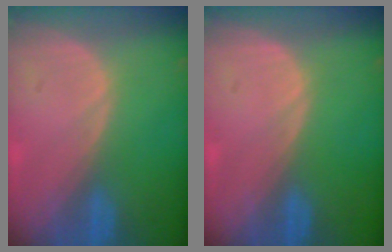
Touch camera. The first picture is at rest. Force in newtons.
{"total": 0.0}